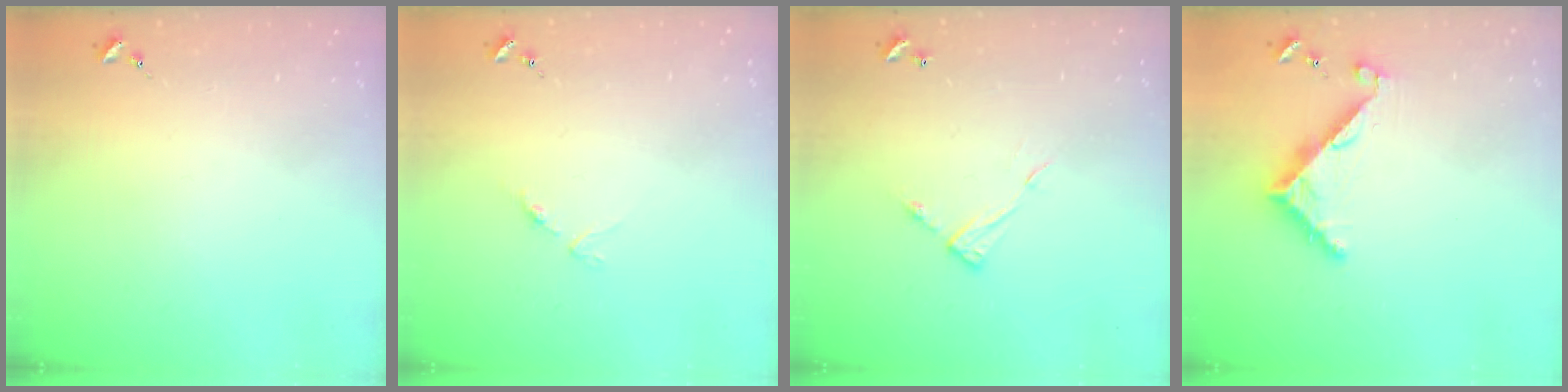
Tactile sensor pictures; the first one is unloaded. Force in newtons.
{"total": 3.0, "press": 2.9, "slide": 0.4}
{"total": 7.6, "press": 7.6, "slide": 0.3}
{"total": 6.9, "press": 6.9, "slide": 0.5}